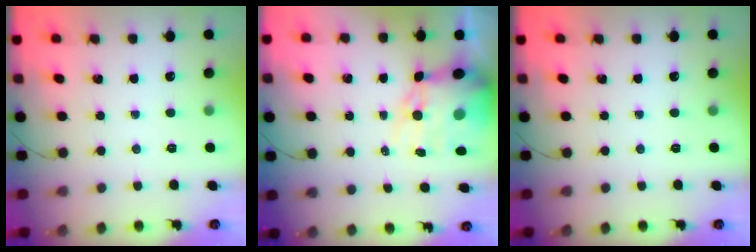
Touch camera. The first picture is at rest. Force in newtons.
{"total": 13.0, "press": 12.6, "slide": 3.4}
{"total": 0.0}